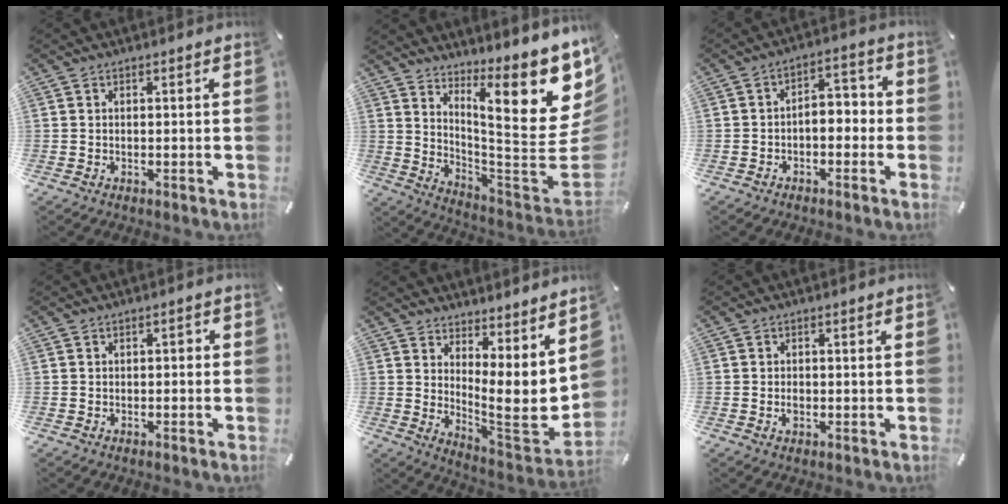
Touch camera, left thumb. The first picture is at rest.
{"total": 20.8, "force": [10.7, 7.4, 16.2], "torque": [-0.203, -0.110, 0.175]}
{"total": 4.8, "force": [-2.2, 3.4, 2.6], "torque": [-0.039, 0.010, -0.047]}
{"total": 0.9, "force": [-0.5, 0.6, 0.6], "torque": [-0.012, 0.005, -0.012]}
{"total": 10.1, "force": [2.6, 3.4, 9.1], "torque": [-0.112, -0.070, 0.053]}
{"total": 1.3, "force": [-0.2, 1.0, 0.8], "torque": [-0.009, -0.002, -0.006]}